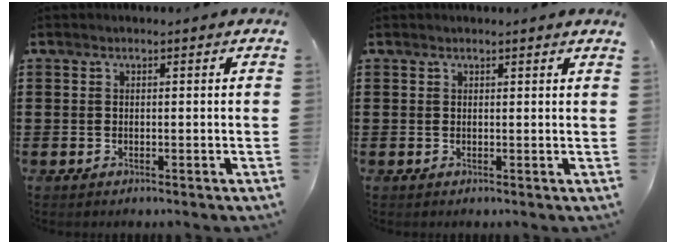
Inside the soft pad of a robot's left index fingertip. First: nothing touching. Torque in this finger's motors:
{"motor_torque": [-0.18, -0.89, 0.03, 0.01]}